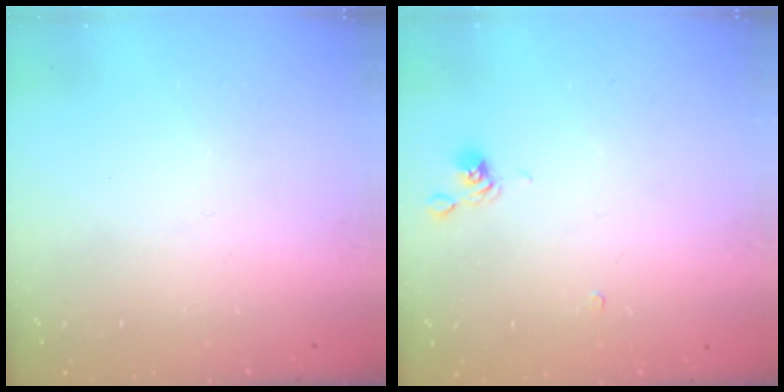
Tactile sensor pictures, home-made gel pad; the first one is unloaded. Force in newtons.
{"total": 2.9, "press": 2.8, "slide": 0.5}